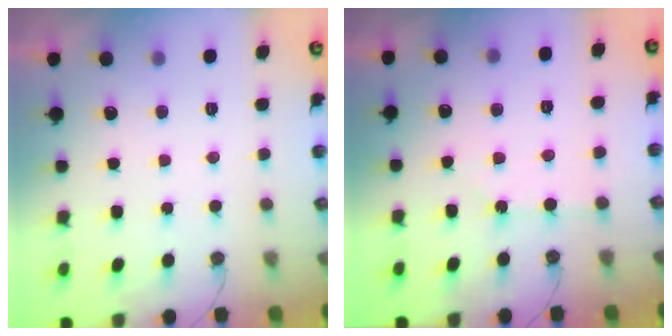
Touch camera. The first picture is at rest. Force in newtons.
{"total": 3.4, "press": 3.4, "slide": 0.5}